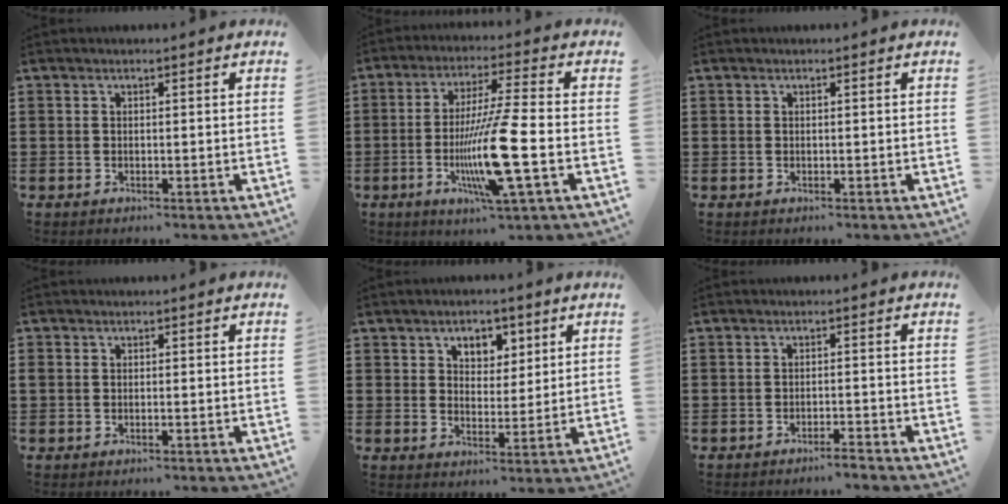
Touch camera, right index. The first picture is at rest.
{"total": 12.7, "force": [-3.4, 0.6, 12.2], "torque": [-0.244, -0.021, -0.070]}
{"total": 0.0}
{"total": 0.6, "force": [-0.2, 0.4, 0.4], "torque": [-0.008, 0.000, -0.004]}
{"total": 4.4, "force": [2.5, 3.2, 1.7], "torque": [-0.041, 0.010, 0.041]}
{"total": 1.6, "force": [-1.5, -0.2, 0.6], "torque": [-0.010, 0.002, -0.028]}